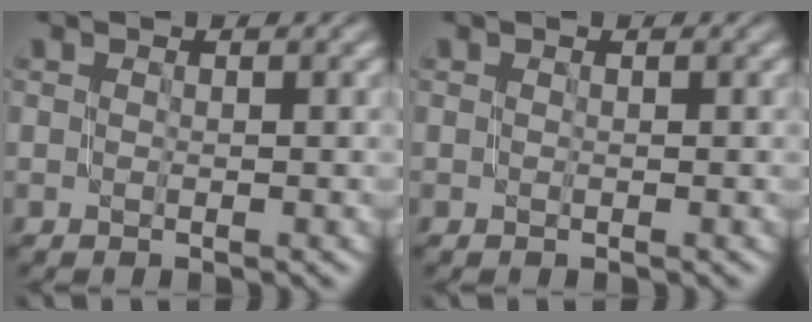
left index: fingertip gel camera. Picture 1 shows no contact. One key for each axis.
{"total": 0.0}